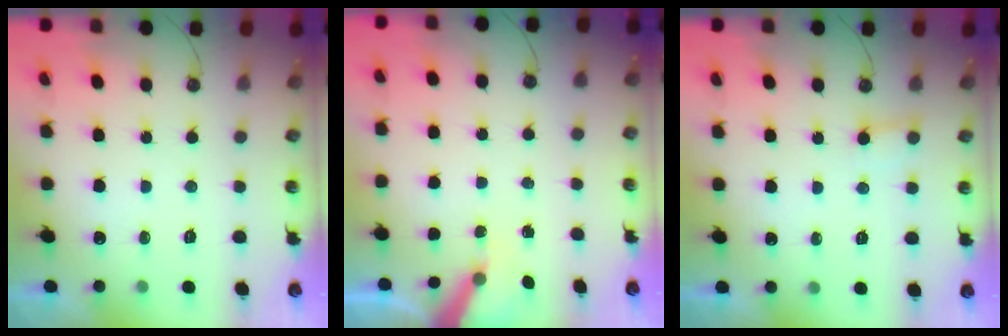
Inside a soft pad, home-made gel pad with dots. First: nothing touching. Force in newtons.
{"total": 6.1, "press": 6.1, "slide": 0.7}
{"total": 4.1, "press": 4.1, "slide": 0.3}